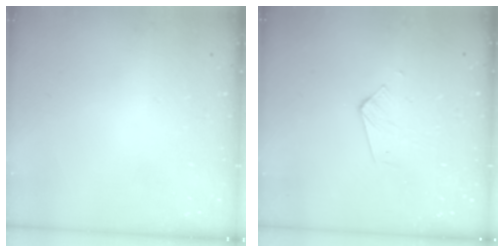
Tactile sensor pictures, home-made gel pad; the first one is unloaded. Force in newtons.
{"total": 3.6, "press": 3.6, "slide": 0.3}